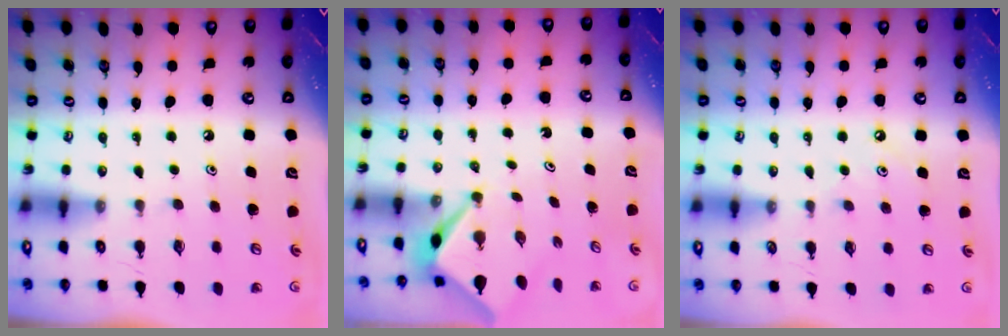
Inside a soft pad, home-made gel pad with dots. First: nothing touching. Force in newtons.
{"total": 2.5, "press": 2.5, "slide": 0.1}
{"total": 3.3, "press": 3.2, "slide": 0.5}